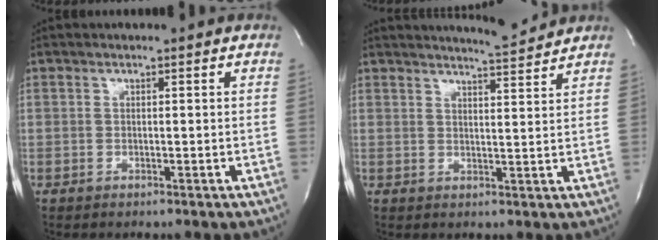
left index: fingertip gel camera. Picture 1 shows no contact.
{"total": 5.1, "force": [5.0, -0.8, 0.6], "torque": [-0.020, -0.013, 0.070]}